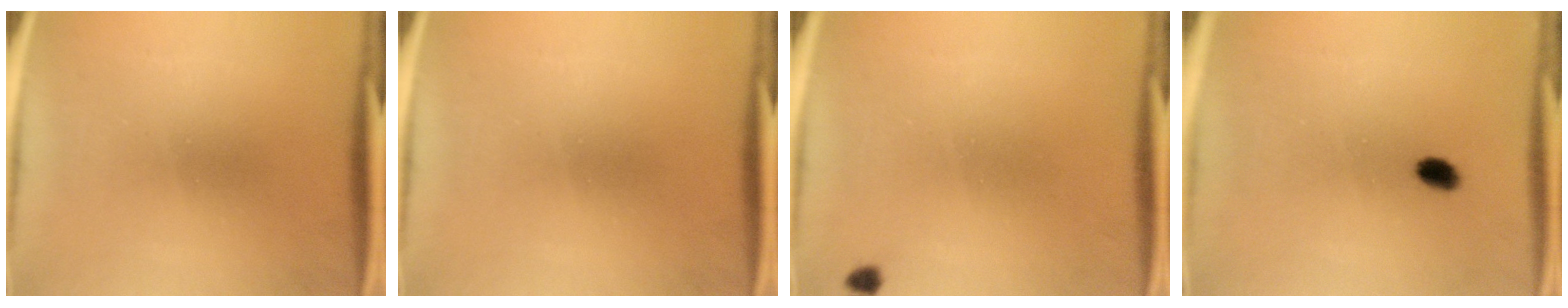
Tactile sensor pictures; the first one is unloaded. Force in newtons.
{"total": 0.0}
{"total": 1.0}
{"total": 2.4}